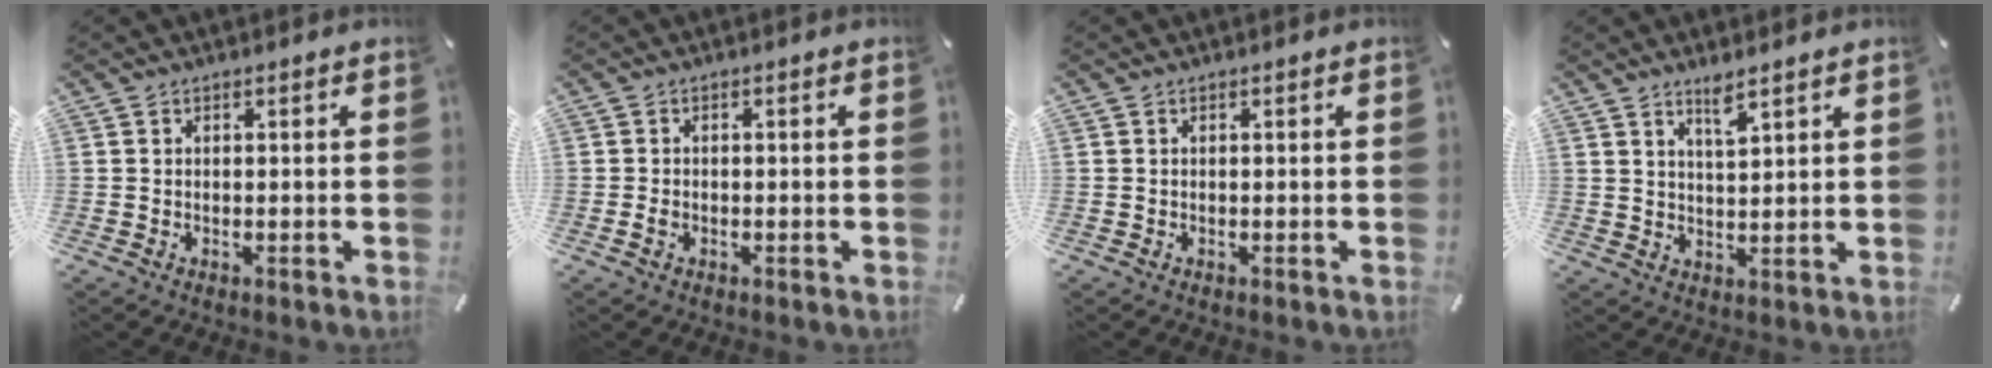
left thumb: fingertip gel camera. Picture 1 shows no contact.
{"total": 1.3, "force": [-0.4, 0.9, 0.8], "torque": [-0.015, 0.002, -0.009]}
{"total": 0.0}
{"total": 4.1, "force": [3.4, 0.4, 2.2], "torque": [-0.043, -0.016, 0.059]}